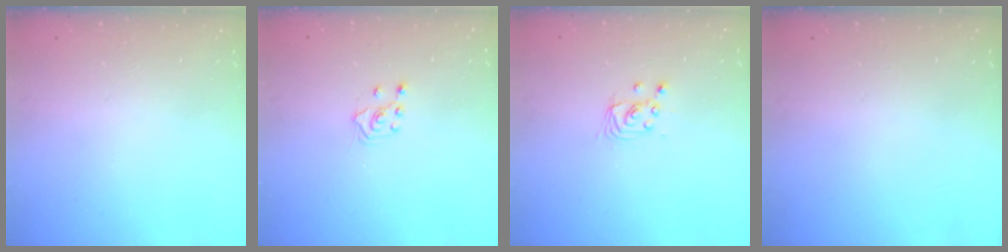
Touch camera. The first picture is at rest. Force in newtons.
{"total": 3.2, "press": 3.1, "slide": 0.9}
{"total": 2.9, "press": 2.9, "slide": 0.2}
{"total": 0.0}